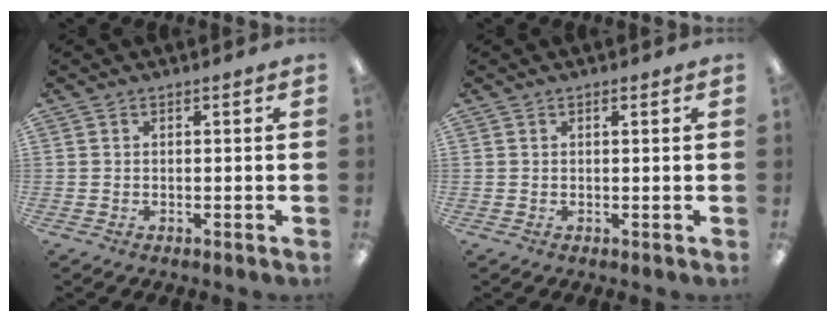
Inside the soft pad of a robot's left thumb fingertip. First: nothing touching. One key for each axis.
{"total": 0.6, "fx": 0.4, "fy": 0.2, "fz": 0.4, "tx": -0.010, "ty": 0.001, "tz": 0.008}